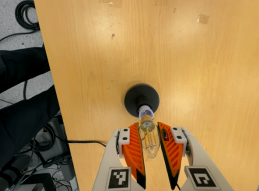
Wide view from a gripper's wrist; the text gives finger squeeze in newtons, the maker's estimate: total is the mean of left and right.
{"total": 14.2, "left": 15.4, "right": 13.0}